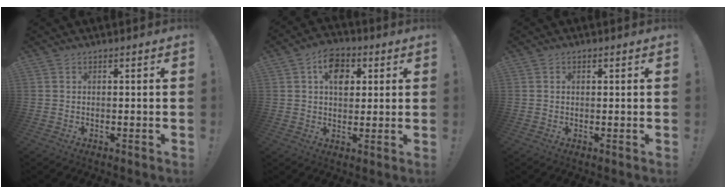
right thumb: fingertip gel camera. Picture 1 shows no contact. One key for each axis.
{"total": 8.8, "fx": 2.8, "fy": 6.5, "fz": 5.3, "tx": -0.067, "ty": -0.001, "tz": 0.048}
{"total": 0.7, "fx": 0.2, "fy": 0.5, "fz": 0.5, "tx": -0.006, "ty": 0.002, "tz": 0.003}